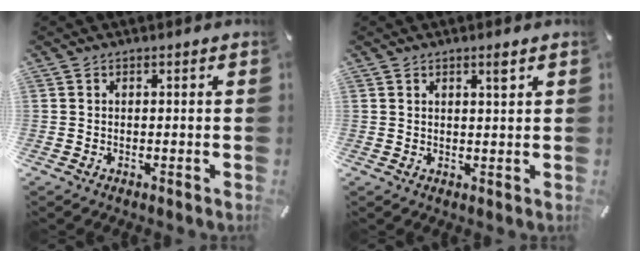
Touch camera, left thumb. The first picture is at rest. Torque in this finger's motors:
{"motor_torque": [-0.01, -0.42, 0.01, 0.06, -0.09]}